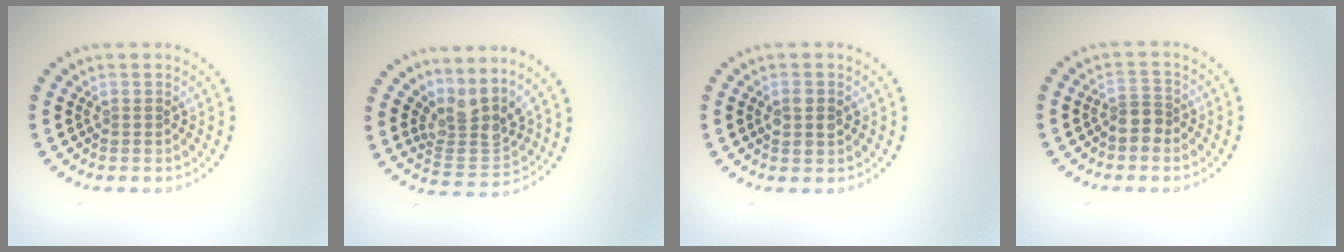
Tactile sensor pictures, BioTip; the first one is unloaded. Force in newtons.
{"total": 3.6, "press": 2.4, "slide": 2.6}
{"total": 2.1, "press": 2.1, "slide": 0.2}
{"total": 2.1, "press": 1.7, "slide": 1.1}